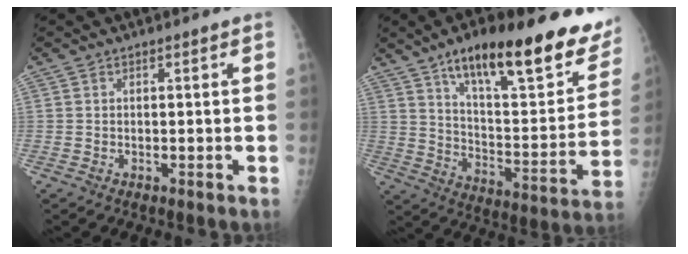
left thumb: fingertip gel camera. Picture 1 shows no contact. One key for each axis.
{"total": 26.3, "fx": 17.3, "fy": 8.1, "fz": 18.1, "tx": -0.218, "ty": -0.061, "tz": 0.260}